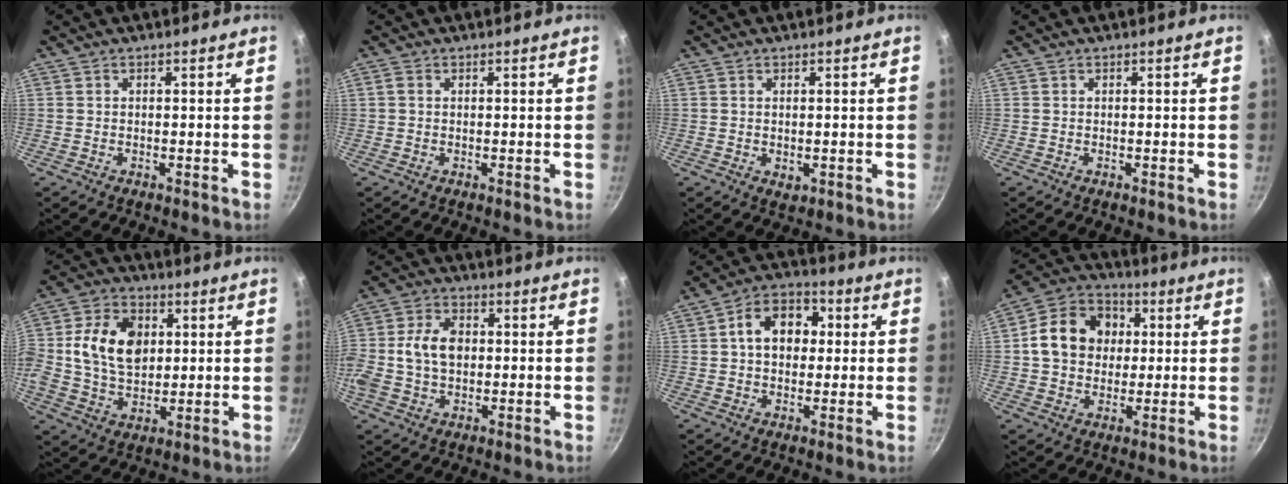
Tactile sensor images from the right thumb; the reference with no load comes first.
{"total": 0.9, "force": [0.2, 0.7, 0.6], "torque": [-0.011, 0.003, 0.002]}
{"total": 1.6, "force": [0.1, 1.1, 1.2], "torque": [-0.016, -0.004, 0.003]}
{"total": 0.0}
{"total": 14.7, "force": [2.3, 10.5, 10.1], "torque": [-0.163, 0.005, 0.032]}
{"total": 11.0, "force": [0.2, 7.8, 7.7], "torque": [-0.136, 0.021, -0.008]}
{"total": 11.2, "force": [1.7, 8.2, 7.5], "torque": [-0.076, 0.022, 0.010]}
{"total": 13.9, "force": [1.9, 11.4, 7.8], "torque": [-0.106, 0.020, 0.017]}